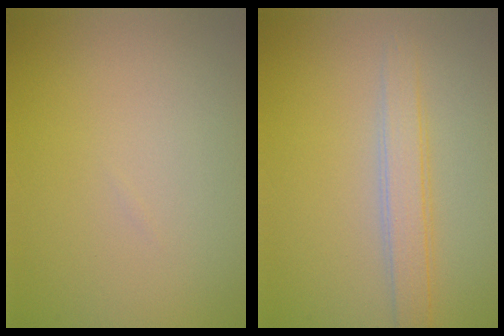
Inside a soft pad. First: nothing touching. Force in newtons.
{"total": 2.6, "press": 2.6, "slide": 0.0}